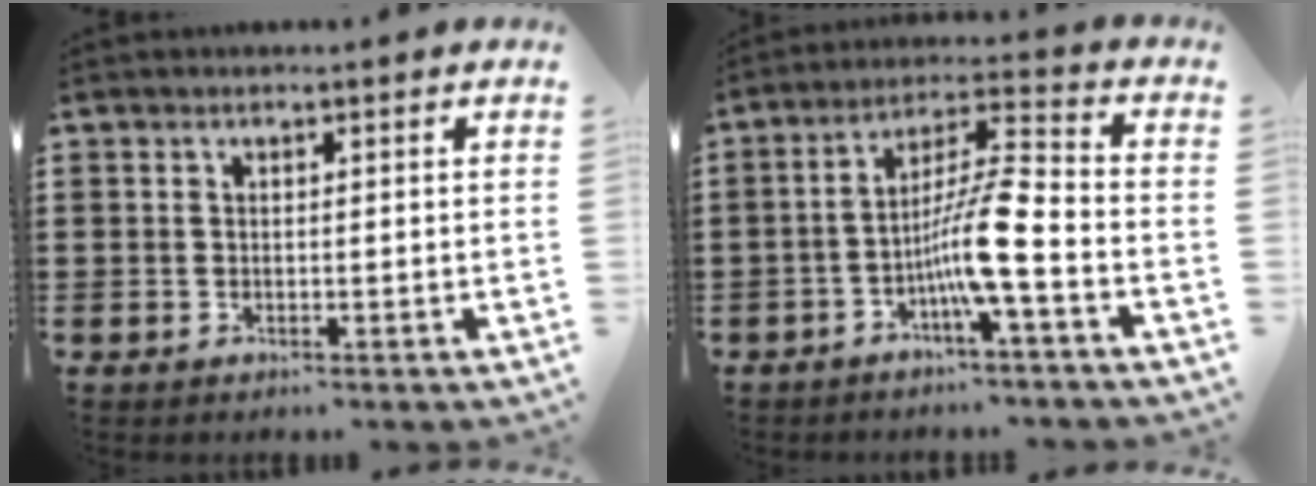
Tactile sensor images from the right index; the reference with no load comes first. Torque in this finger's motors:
{"motor_torque": [2.14, 0.00, 0.72, 0.21]}